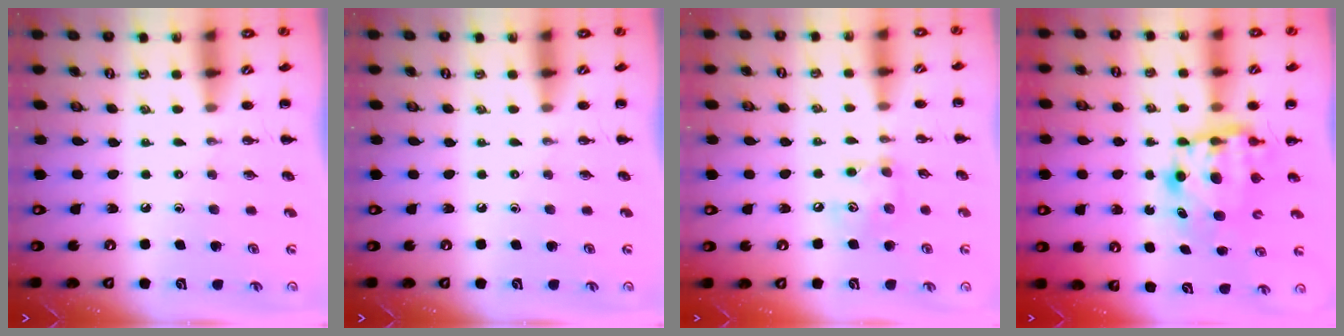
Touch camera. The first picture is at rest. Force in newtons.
{"total": 0.0}
{"total": 6.7, "press": 6.7, "slide": 0.5}
{"total": 6.8, "press": 6.8, "slide": 1.0}